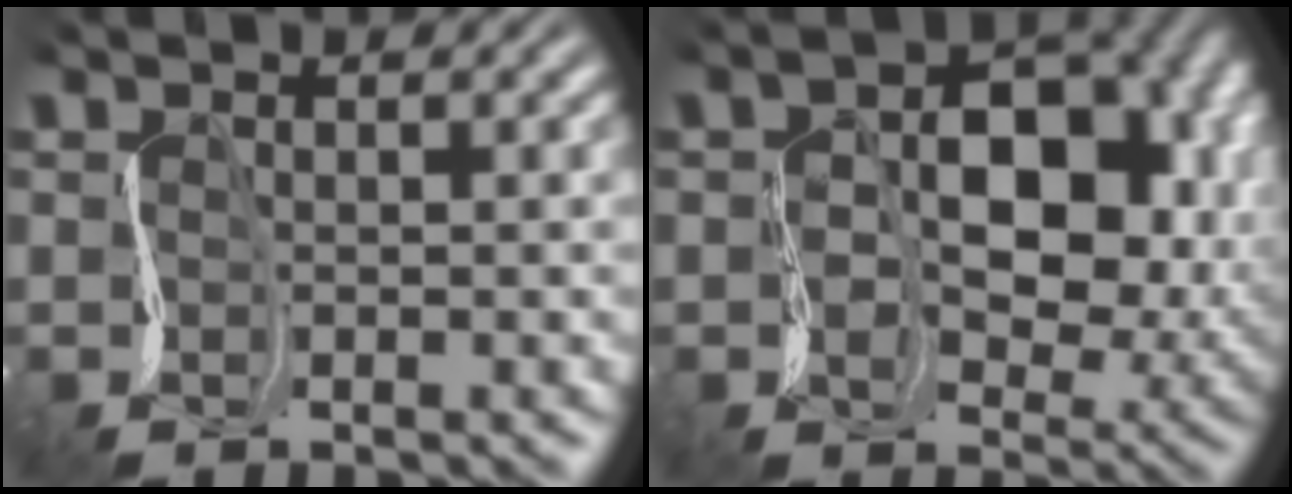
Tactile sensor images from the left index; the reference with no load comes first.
{"total": 10.0, "force": [1.5, 6.6, 7.3], "torque": [-0.121, 0.010, 0.032]}